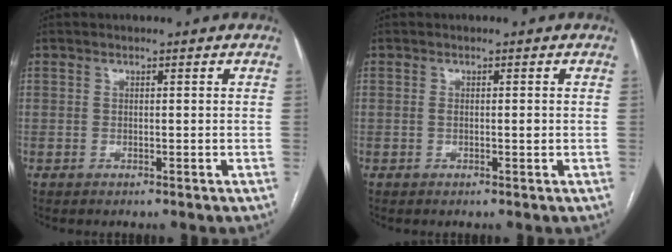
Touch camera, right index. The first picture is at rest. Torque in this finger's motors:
{"motor_torque": [0.56, 0.30, 0.01, 0.02]}